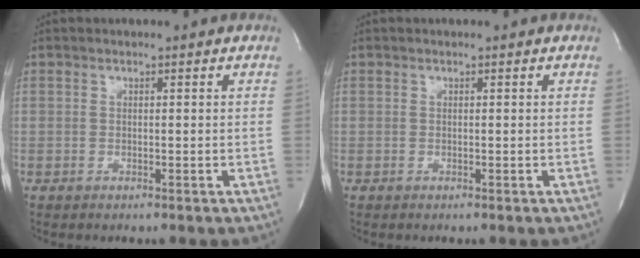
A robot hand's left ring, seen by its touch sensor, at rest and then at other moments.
{"total": 0.0}